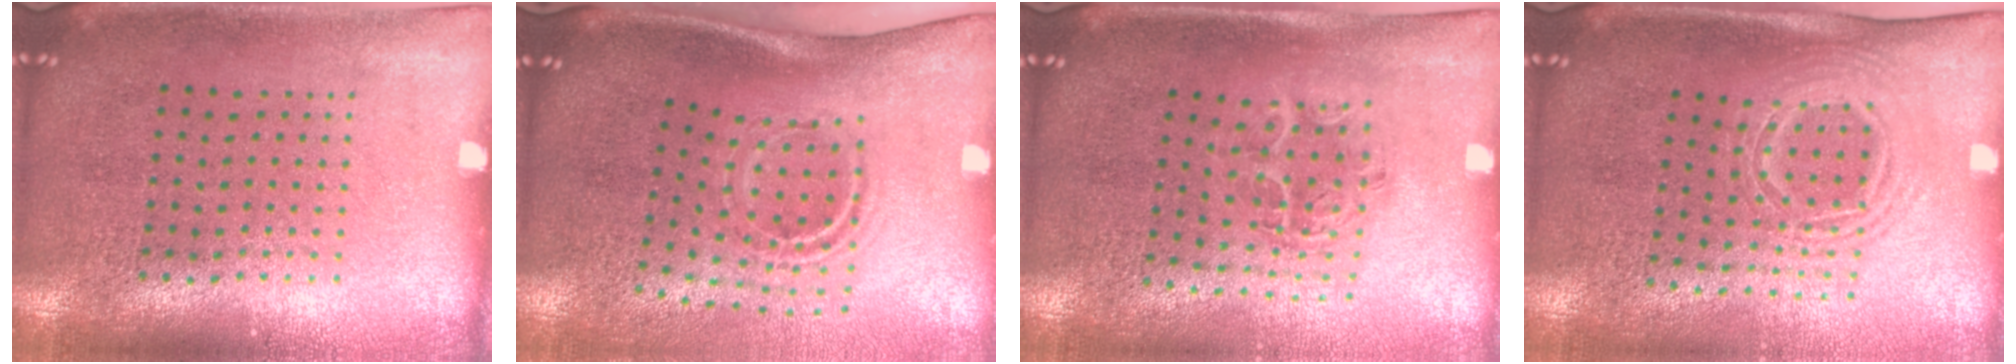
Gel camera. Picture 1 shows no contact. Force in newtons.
{"total": 2.1, "press": 1.2, "slide": 1.7}
{"total": 1.1, "press": 1.1, "slide": 0.2}
{"total": 1.6, "press": 1.3, "slide": 1.0}